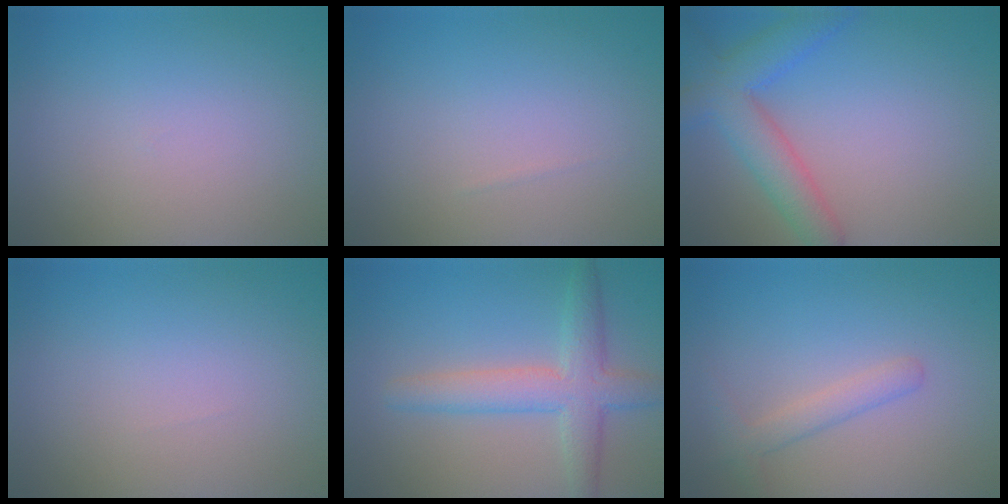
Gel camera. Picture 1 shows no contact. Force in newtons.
{"total": 0.0}
{"total": 5.5, "press": 5.5, "slide": 0.4}
{"total": 0.0}
{"total": 4.9, "press": 4.9, "slide": 0.1}
{"total": 2.0, "press": 2.0, "slide": 0.0}